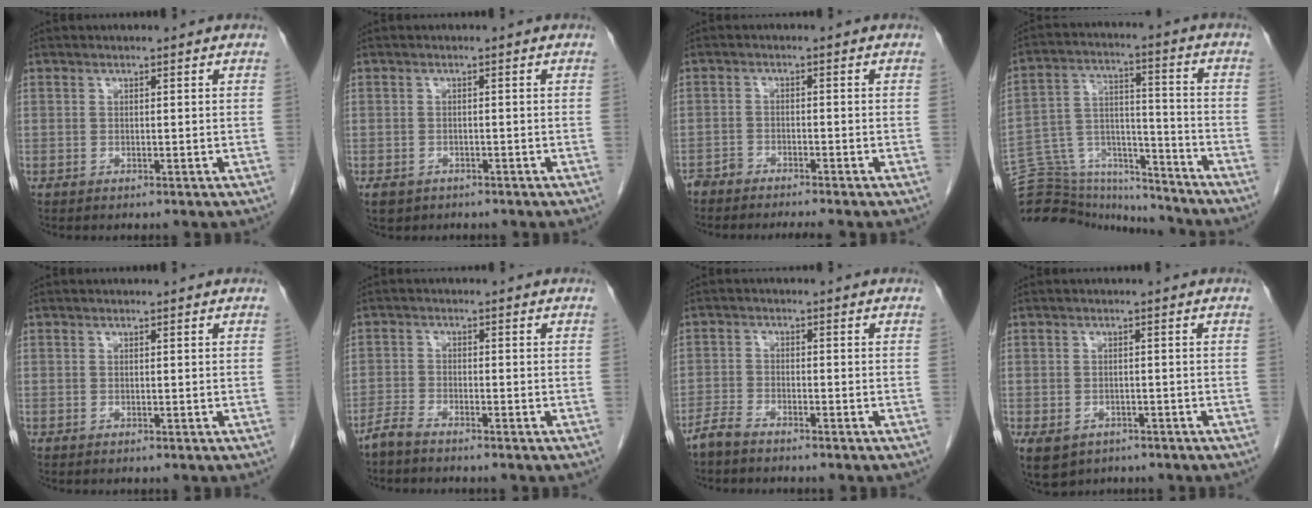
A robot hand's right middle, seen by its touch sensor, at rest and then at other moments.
{"total": 2.7, "force": [-1.9, 1.8, 0.7], "torque": [-0.017, 0.000, -0.025]}
{"total": 4.3, "force": [-4.0, 0.2, 1.4], "torque": [-0.012, -0.008, -0.068]}
{"total": 20.1, "force": [-18.9, 5.2, 4.4], "torque": [-0.115, 0.038, -0.299]}
{"total": 0.0}
{"total": 2.7, "force": [-2.5, 0.3, 1.0], "torque": [-0.025, -0.004, -0.050]}
{"total": 3.0, "force": [-2.7, 0.6, 1.0], "torque": [-0.025, -0.003, -0.054]}
{"total": 8.4, "force": [-4.9, 6.0, 3.3], "torque": [-0.083, -0.003, -0.065]}